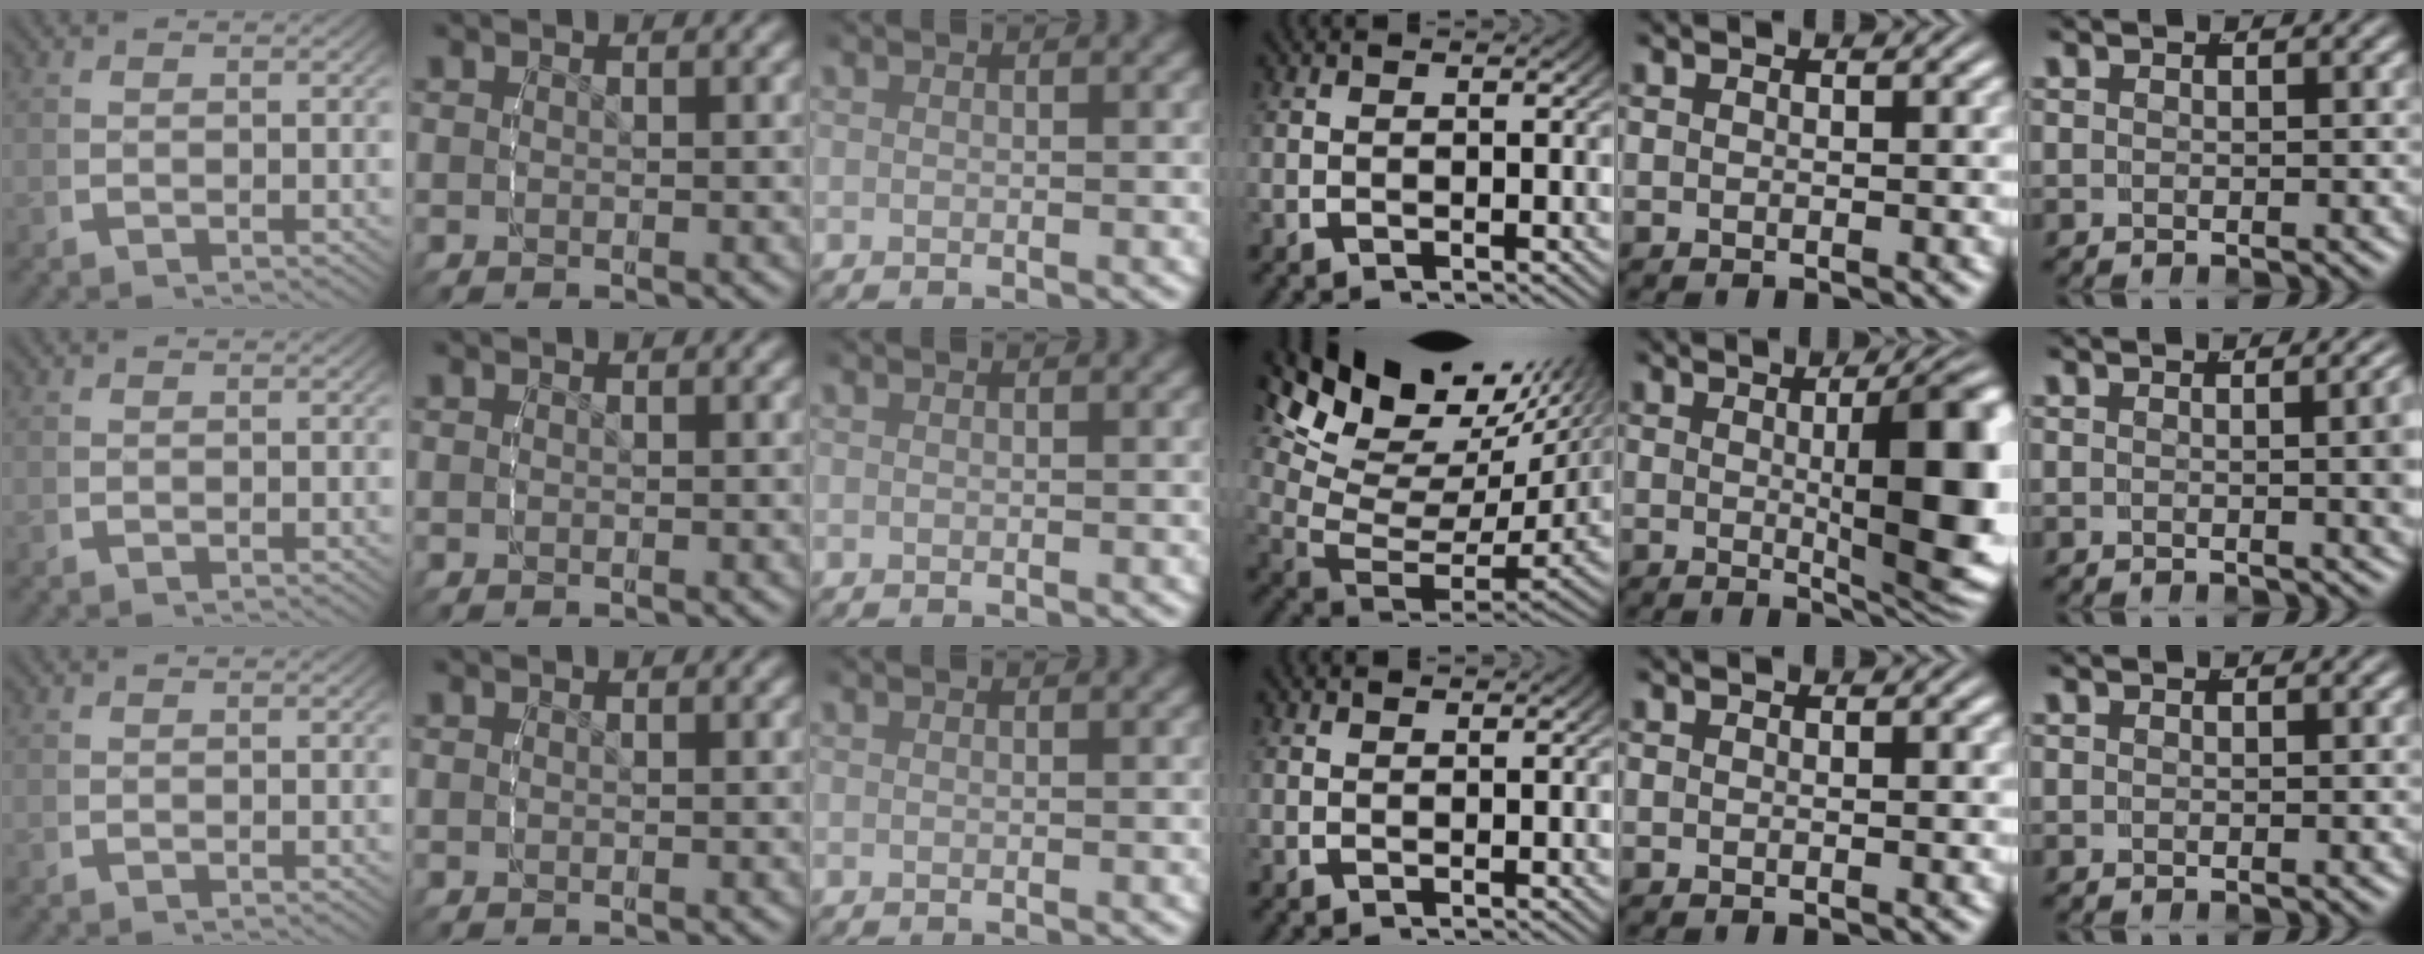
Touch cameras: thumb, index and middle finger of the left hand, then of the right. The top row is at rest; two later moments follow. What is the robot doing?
{"motion": "lift_and_place", "object": "screwdriver"}